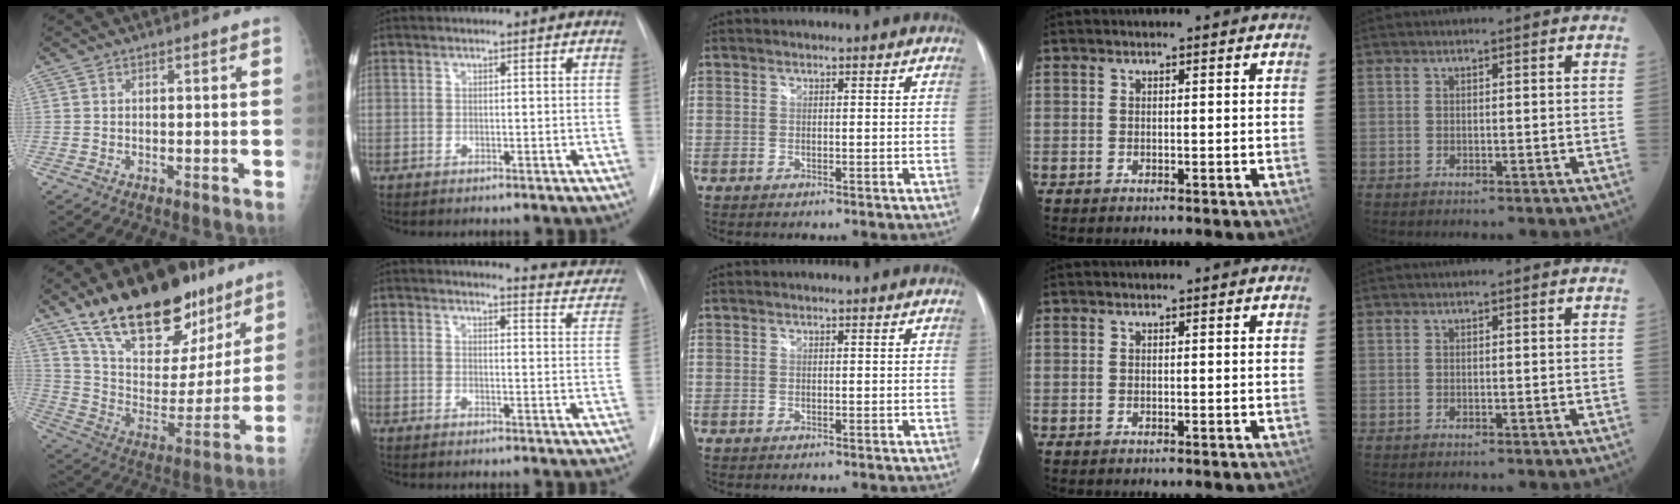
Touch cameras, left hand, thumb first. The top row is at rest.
{"thumb": {"total": 28.5, "force": [18.9, 12.9, 17.0], "torque": [-0.231, -0.060, 0.310]}, "index": {"total": 9.7, "force": [9.5, 1.2, 1.6], "torque": [-0.002, -0.043, 0.086]}}